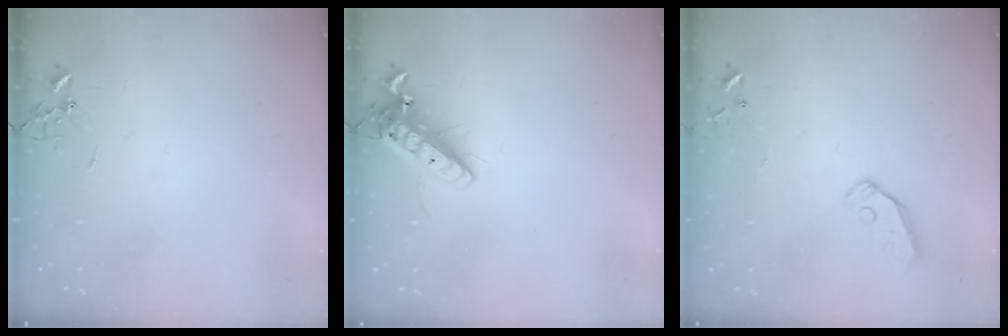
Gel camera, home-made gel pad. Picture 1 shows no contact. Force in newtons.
{"total": 14.4, "press": 14.1, "slide": 2.7}
{"total": 4.4, "press": 4.4, "slide": 0.5}